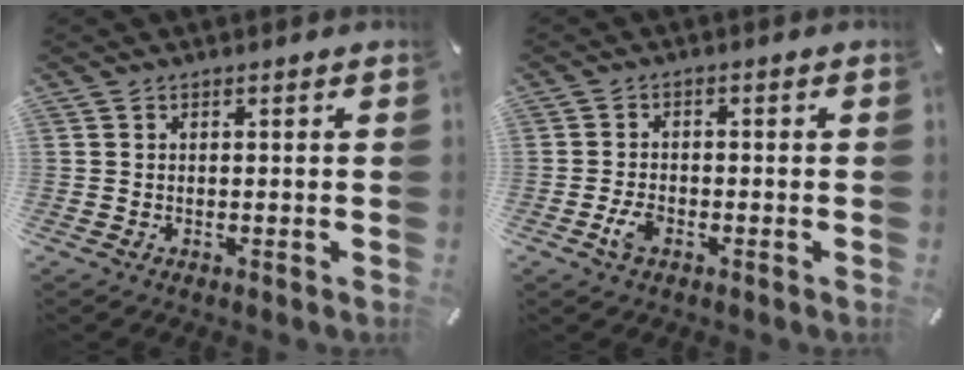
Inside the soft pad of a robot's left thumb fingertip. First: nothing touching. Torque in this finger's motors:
{"motor_torque": [-0.03, 0.74, 0.03, -0.01, 0.10]}